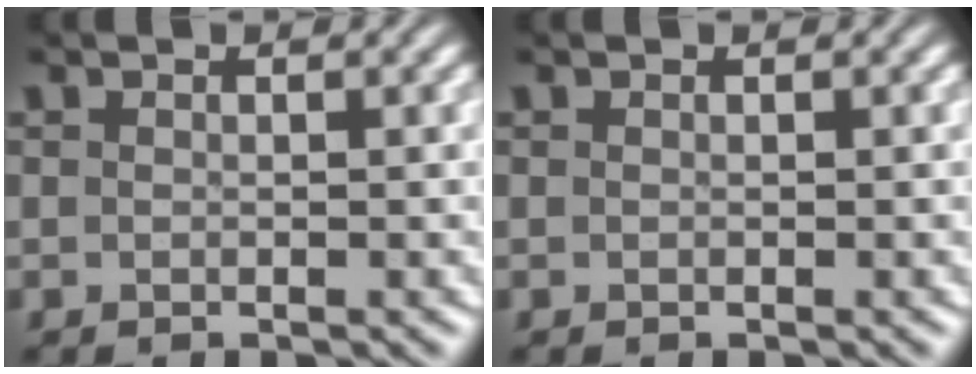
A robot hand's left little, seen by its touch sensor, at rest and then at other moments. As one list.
[{"total": 0.0}]